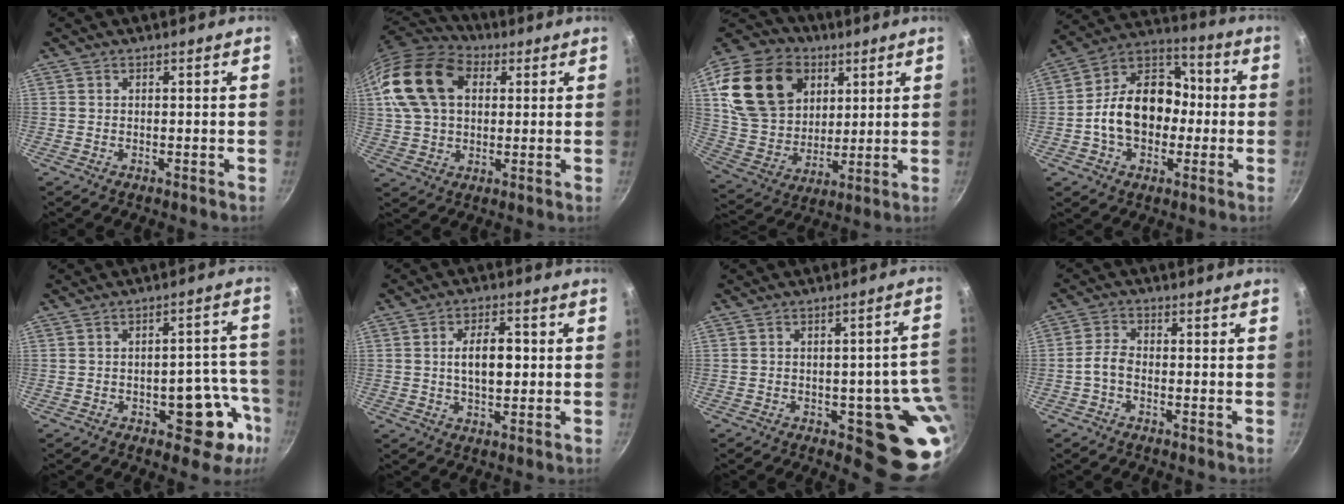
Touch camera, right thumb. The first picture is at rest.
{"total": 18.0, "force": [4.8, 12.5, 12.1], "torque": [-0.216, 0.016, 0.078]}
{"total": 21.9, "force": [8.6, 16.6, 11.4], "torque": [-0.187, -0.015, 0.170]}
{"total": 17.0, "force": [-1.7, 12.6, 11.2], "torque": [-0.148, 0.050, -0.045]}
{"total": 11.9, "force": [-4.9, 6.6, 8.6], "torque": [-0.033, 0.047, -0.053]}
{"total": 7.7, "force": [0.4, 4.1, 6.5], "torque": [-0.089, 0.010, 0.006]}
{"total": 14.2, "force": [-2.9, 6.6, 12.2], "torque": [-0.068, 0.011, -0.034]}
{"total": 3.2, "force": [-1.4, 1.7, 2.3], "torque": [-0.054, 0.018, -0.037]}